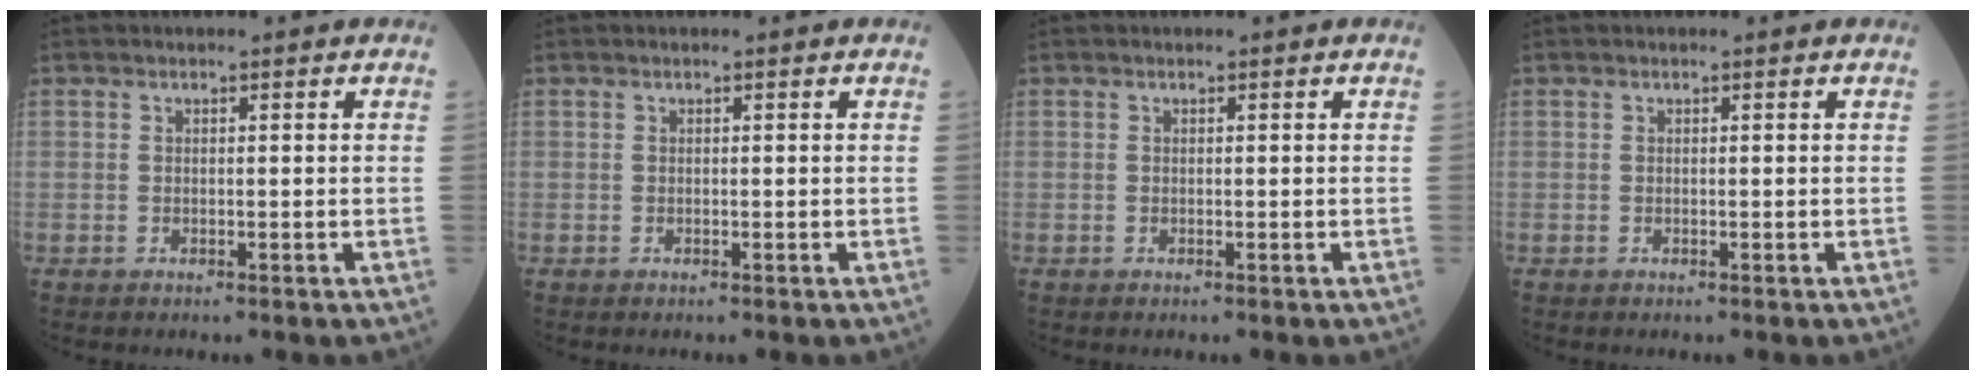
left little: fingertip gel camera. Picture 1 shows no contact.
{"total": 0.0}
{"total": 0.0}
{"total": 0.0}